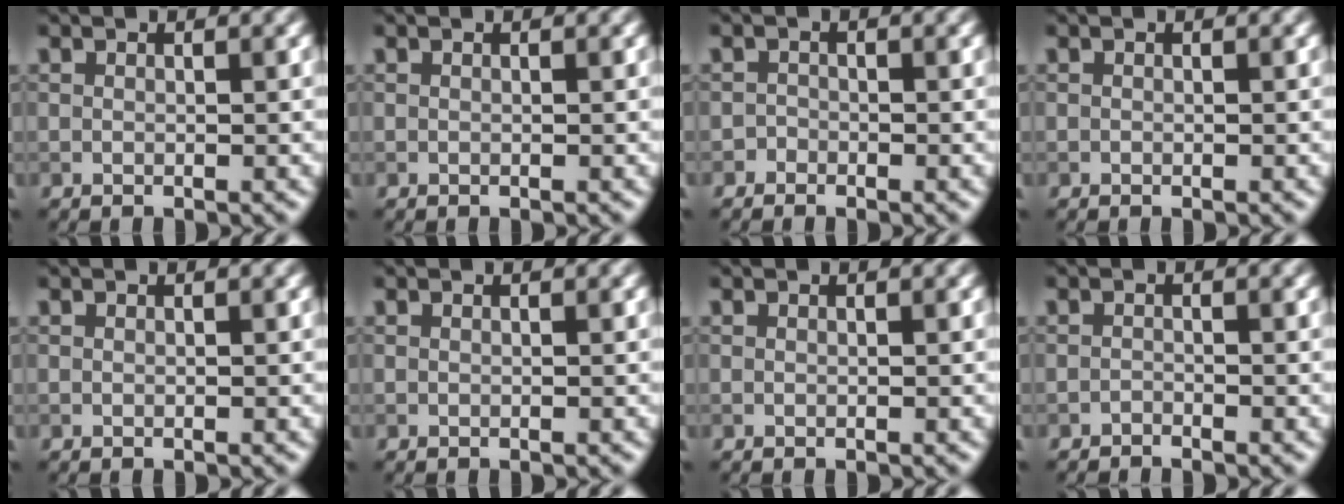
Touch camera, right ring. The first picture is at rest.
{"total": 0.0}
{"total": 0.8, "force": [-0.6, 0.5, -0.1], "torque": [0.006, 0.002, -0.012]}
{"total": 0.0}
{"total": 0.0}
{"total": 0.0}
{"total": 0.0}
{"total": 0.7, "force": [-0.7, 0.1, 0.0], "torque": [0.002, 0.001, -0.014]}